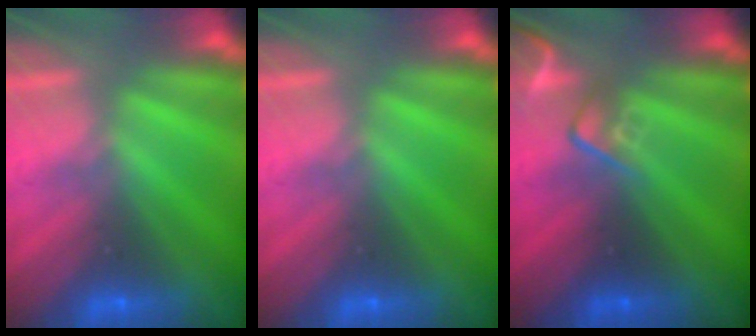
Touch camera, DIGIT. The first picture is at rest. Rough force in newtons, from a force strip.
{"total": 0.0}
{"total": 2.6}